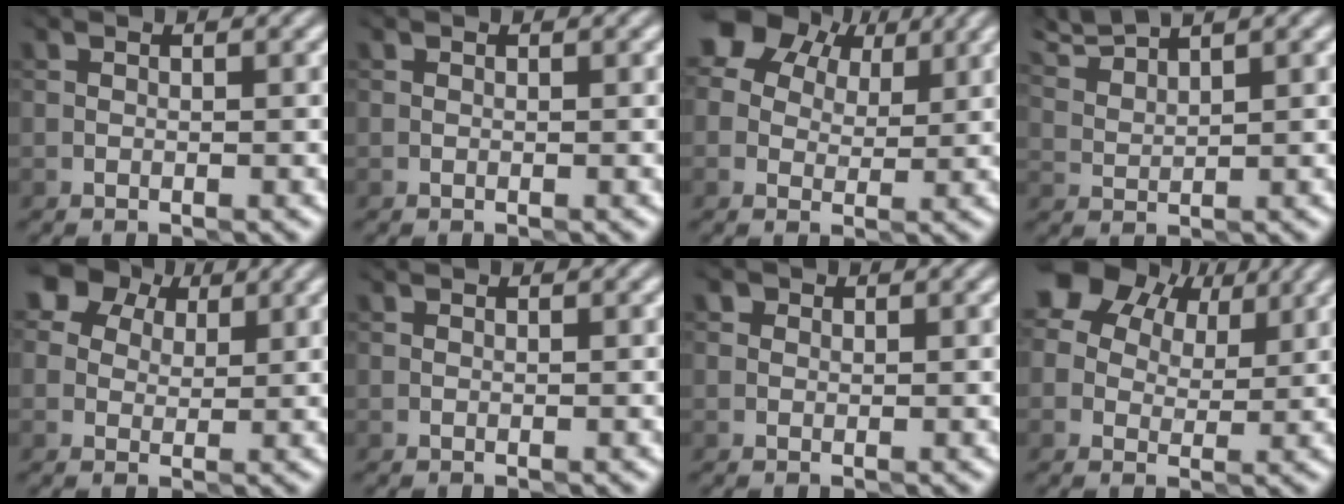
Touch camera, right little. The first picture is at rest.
{"total": 0.0}
{"total": 8.8, "force": [4.8, 6.0, 4.2], "torque": [-0.080, 0.030, 0.076]}
{"total": 2.8, "force": [2.8, -0.3, 0.6], "torque": [-0.021, 0.008, 0.068]}
{"total": 6.0, "force": [3.3, 4.4, 2.2], "torque": [-0.051, 0.015, 0.046]}
{"total": 0.0}
{"total": 0.8, "force": [0.5, 0.6, 0.0], "torque": [0.003, -0.001, 0.004]}
{"total": 9.8, "force": [5.3, 6.5, 5.1], "torque": [-0.090, 0.034, 0.079]}